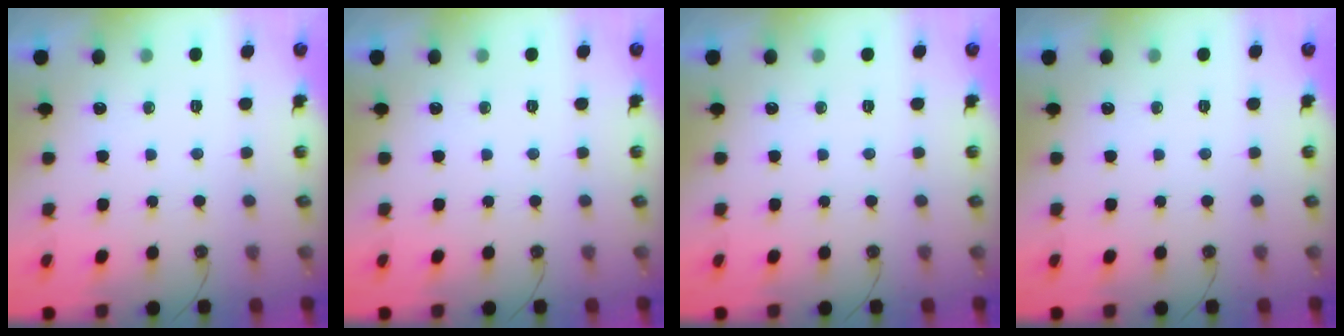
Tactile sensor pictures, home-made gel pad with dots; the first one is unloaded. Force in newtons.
{"total": 0.0}
{"total": 0.0}
{"total": 0.0}